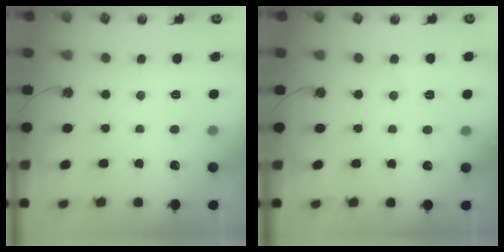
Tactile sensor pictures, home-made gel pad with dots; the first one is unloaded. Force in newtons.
{"total": 3.9, "press": 3.6, "slide": 1.4}